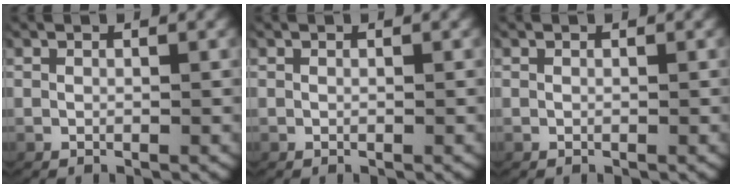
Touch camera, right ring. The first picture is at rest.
{"total": 0.0}
{"total": 0.0}